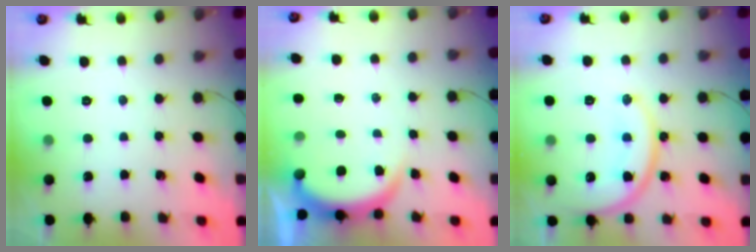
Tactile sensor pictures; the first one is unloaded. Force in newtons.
{"total": 4.6, "press": 4.6, "slide": 0.4}
{"total": 15.1, "press": 15.0, "slide": 1.5}